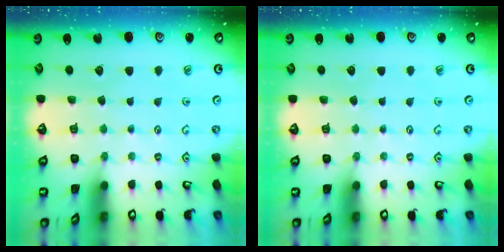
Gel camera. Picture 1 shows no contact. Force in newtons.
{"total": 0.0}